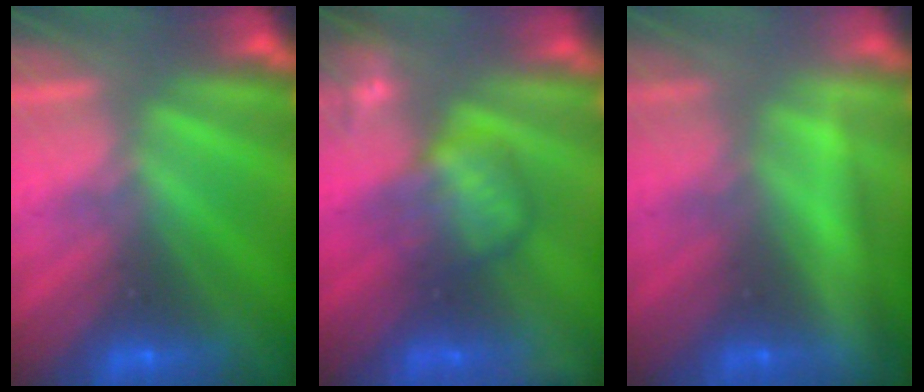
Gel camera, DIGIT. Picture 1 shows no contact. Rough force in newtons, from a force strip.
{"total": 4.5}
{"total": 2.3}